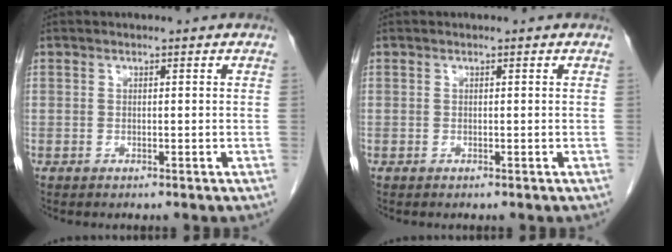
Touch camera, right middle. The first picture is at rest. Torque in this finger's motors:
{"motor_torque": [0.00, 0.00, 0.00, 0.00]}